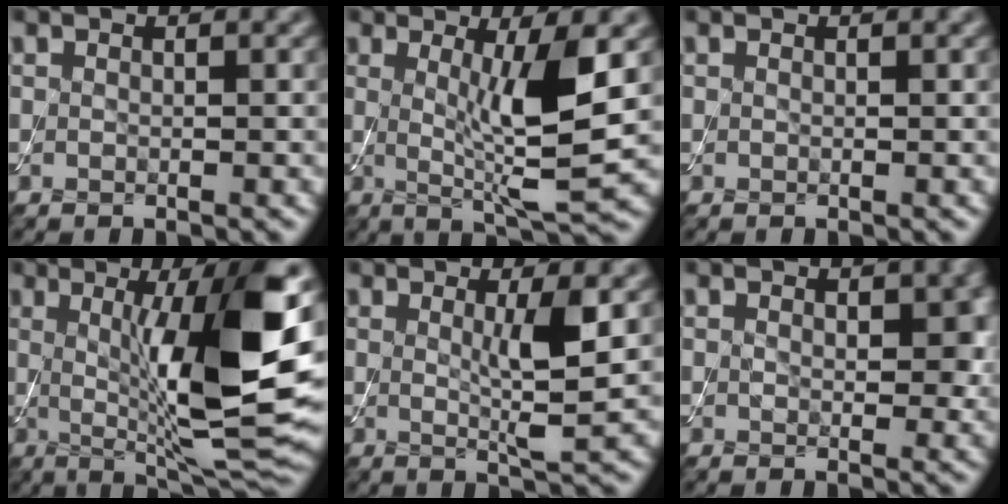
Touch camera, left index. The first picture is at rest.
{"total": 6.7, "force": [0.6, 1.1, 6.6], "torque": [-0.104, -0.016, 0.016]}
{"total": 0.0}
{"total": 13.2, "force": [1.0, 2.7, 12.9], "torque": [-0.182, 0.000, 0.022]}
{"total": 4.0, "force": [0.7, 0.6, 3.9], "torque": [-0.064, -0.012, 0.012]}
{"total": 3.1, "force": [0.7, 1.9, 2.3], "torque": [-0.029, -0.005, 0.014]}